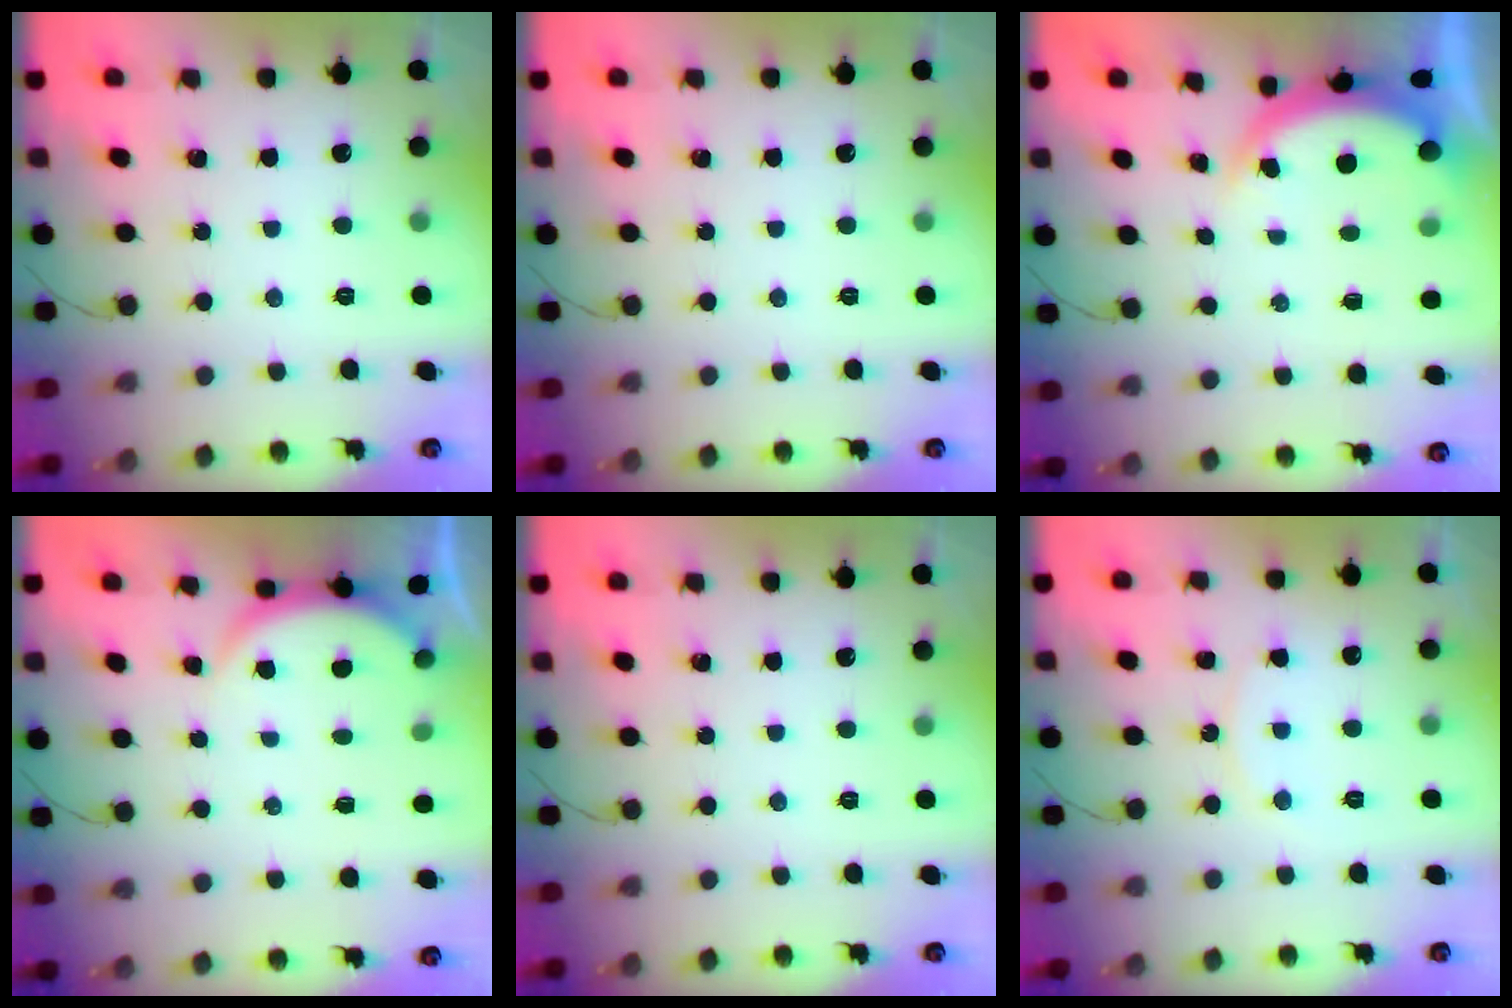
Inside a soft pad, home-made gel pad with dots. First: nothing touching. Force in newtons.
{"total": 0.0}
{"total": 4.5, "press": 4.5, "slide": 0.4}
{"total": 2.9, "press": 2.8, "slide": 0.6}
{"total": 0.0}
{"total": 6.5, "press": 6.5, "slide": 0.4}